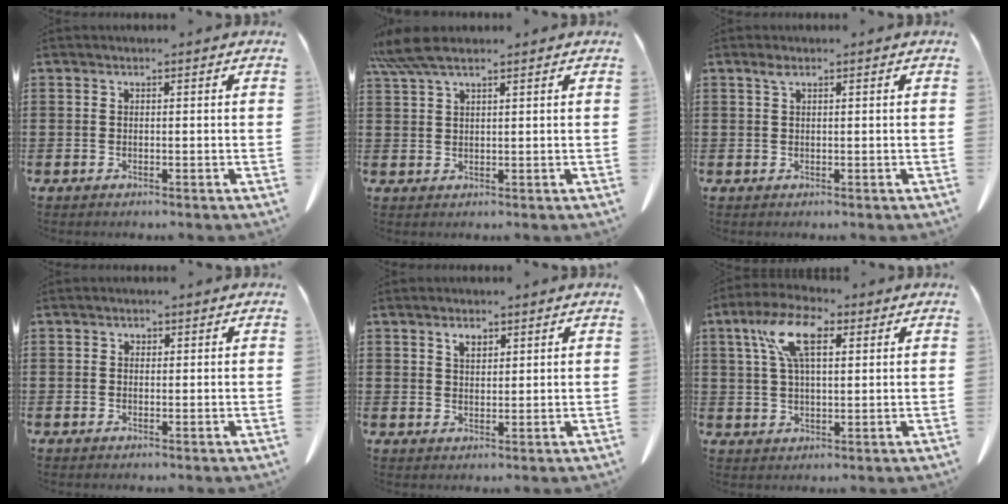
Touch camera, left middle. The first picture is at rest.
{"total": 5.3, "force": [3.9, 0.9, 3.5], "torque": [-0.076, -0.004, 0.073]}
{"total": 1.3, "force": [0.6, 0.4, 1.0], "torque": [-0.023, 0.001, 0.012]}
{"total": 0.5, "force": [0.2, 0.4, 0.2], "torque": [-0.007, 0.000, 0.007]}
{"total": 2.3, "force": [1.7, 1.0, 1.3], "torque": [-0.022, -0.002, 0.030]}
{"total": 9.3, "force": [3.7, 3.9, 7.6], "torque": [-0.164, 0.012, 0.065]}